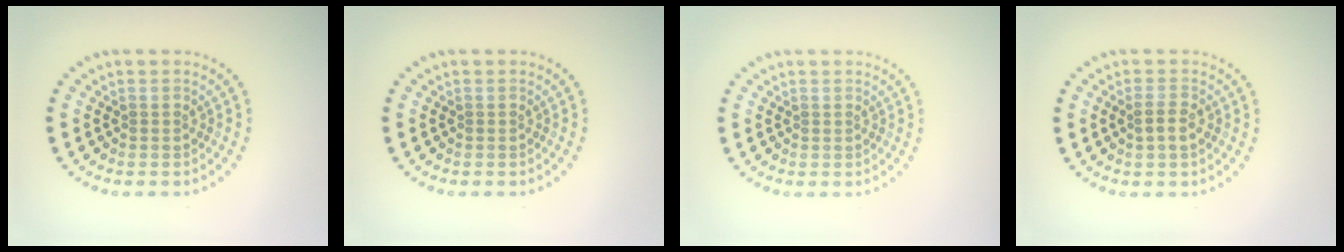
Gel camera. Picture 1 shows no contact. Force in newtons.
{"total": 0.0}
{"total": 0.0}
{"total": 1.9, "press": 1.8, "slide": 0.6}